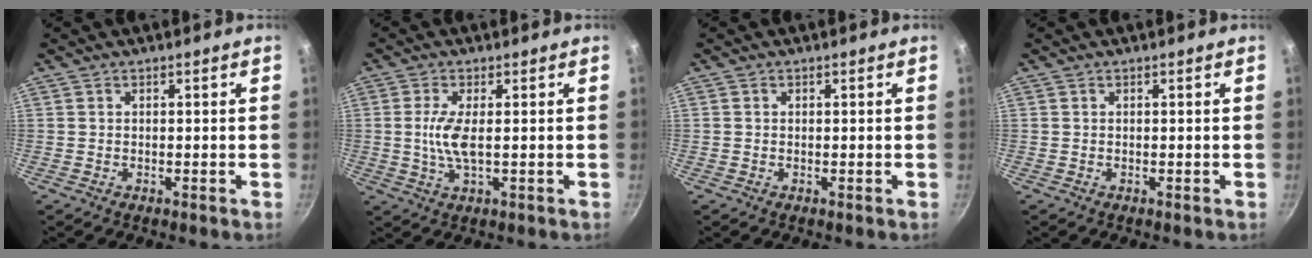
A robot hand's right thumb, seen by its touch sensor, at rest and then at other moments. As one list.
[{"total": 5.5, "force": [0.3, 1.6, 5.2], "torque": [-0.121, -0.001, 0.004]}, {"total": 0.0}, {"total": 0.0}]